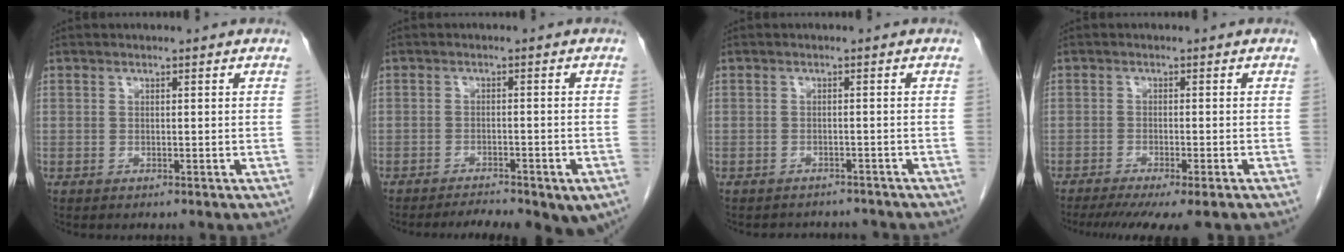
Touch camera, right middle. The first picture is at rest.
{"total": 9.9, "force": [-7.4, 2.8, 5.9], "torque": [-0.081, 0.002, -0.098]}
{"total": 5.0, "force": [-4.7, 1.8, 0.4], "torque": [-0.003, 0.003, -0.055]}
{"total": 9.2, "force": [-7.2, 0.9, 5.7], "torque": [-0.076, -0.017, -0.108]}